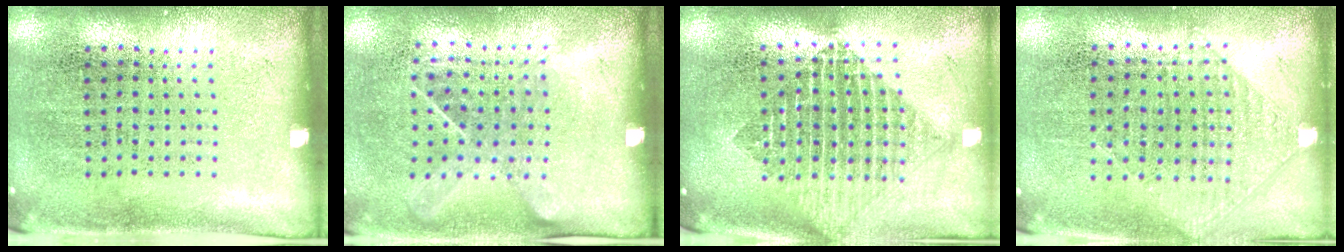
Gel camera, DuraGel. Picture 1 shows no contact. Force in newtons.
{"total": 1.3, "press": 1.0, "slide": 0.8}
{"total": 1.9, "press": 1.6, "slide": 1.1}
{"total": 1.0, "press": 0.9, "slide": 0.4}